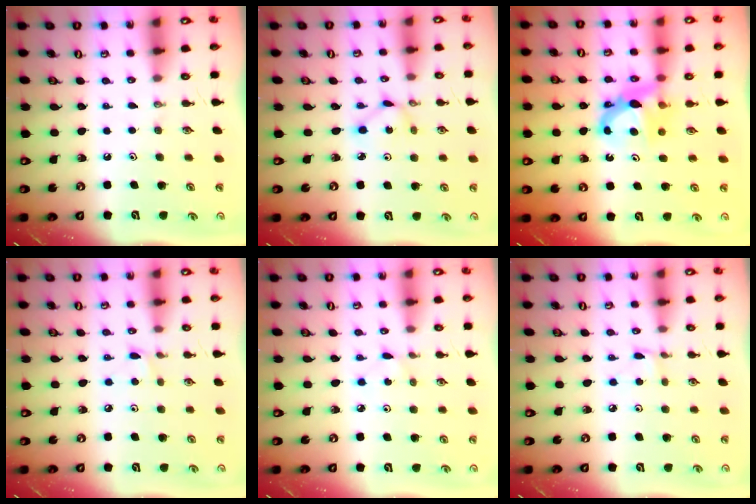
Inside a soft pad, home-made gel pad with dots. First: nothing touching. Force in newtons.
{"total": 2.6, "press": 2.6, "slide": 0.1}
{"total": 7.1, "press": 7.1, "slide": 0.5}
{"total": 3.1, "press": 3.1, "slide": 0.4}
{"total": 1.5, "press": 1.4, "slide": 0.2}
{"total": 1.2, "press": 1.2, "slide": 0.1}